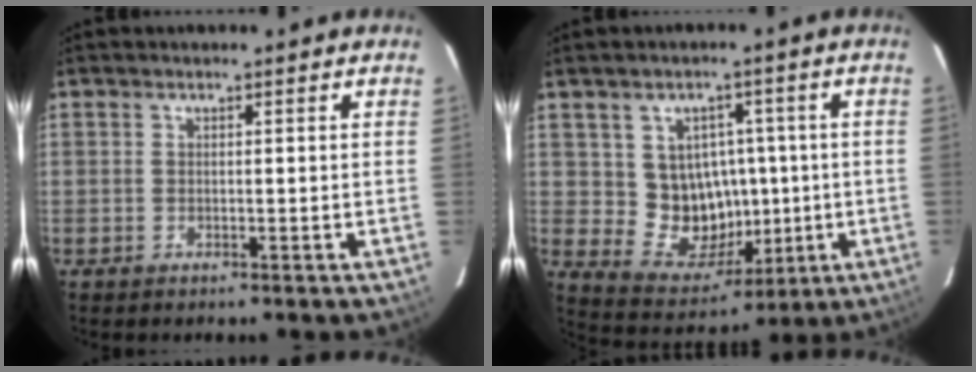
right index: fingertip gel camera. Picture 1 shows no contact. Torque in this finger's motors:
{"motor_torque": [0.35, 0.07, 0.19, 0.03]}